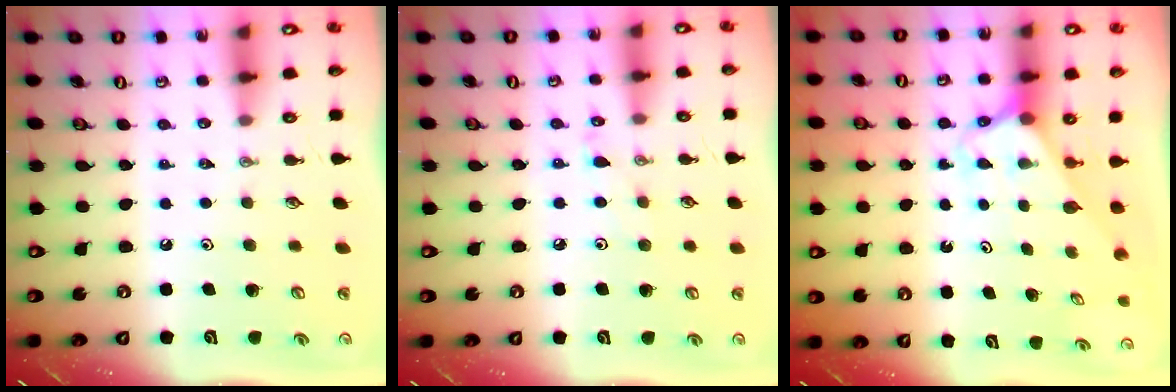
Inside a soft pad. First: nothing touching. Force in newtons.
{"total": 4.9, "press": 4.9, "slide": 0.5}
{"total": 2.5, "press": 2.5, "slide": 0.2}